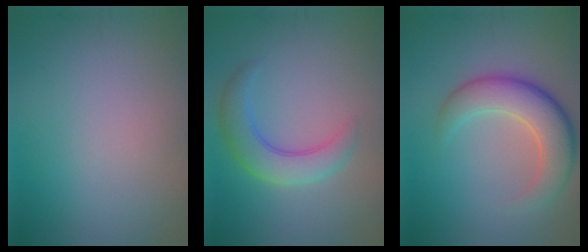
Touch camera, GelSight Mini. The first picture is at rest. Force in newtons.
{"total": 4.2, "press": 4.2, "slide": 0.1}
{"total": 5.8, "press": 5.8, "slide": 0.4}